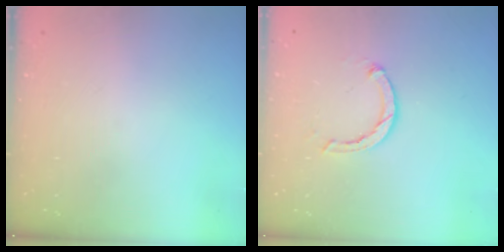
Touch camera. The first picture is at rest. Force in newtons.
{"total": 2.4, "press": 2.3, "slide": 0.4}